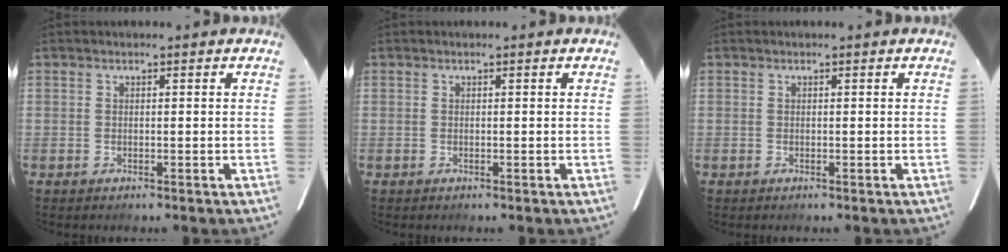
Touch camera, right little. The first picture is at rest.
{"total": 0.0}
{"total": 0.0}